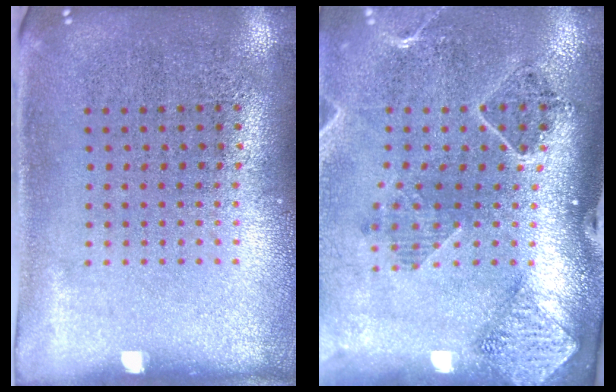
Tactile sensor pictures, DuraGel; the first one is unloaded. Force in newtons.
{"total": 1.6, "press": 1.6, "slide": 0.2}